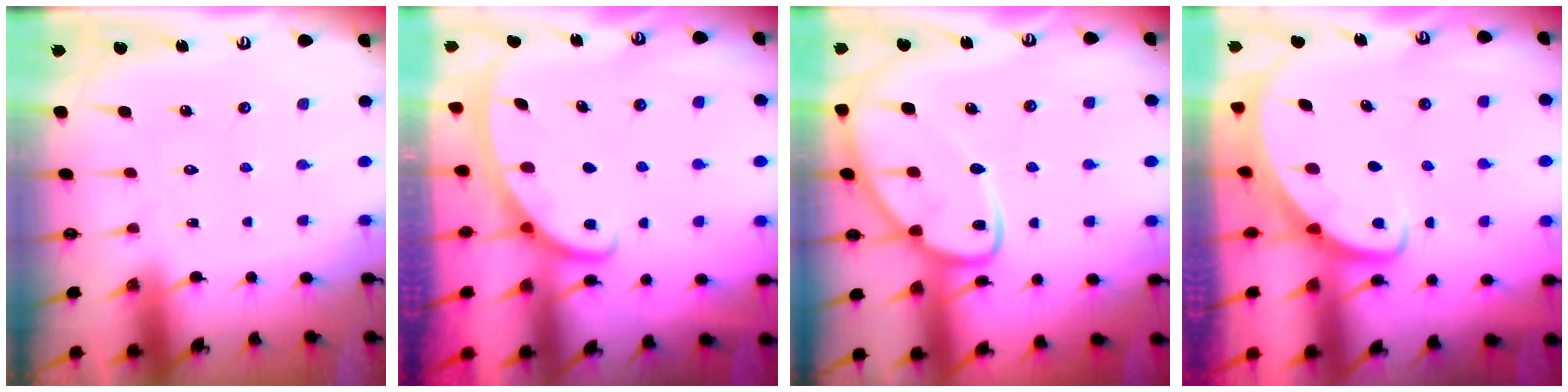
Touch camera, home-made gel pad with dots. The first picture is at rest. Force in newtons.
{"total": 2.9, "press": 2.9, "slide": 0.4}
{"total": 12.1, "press": 12.0, "slide": 1.1}
{"total": 2.7, "press": 2.7, "slide": 0.2}